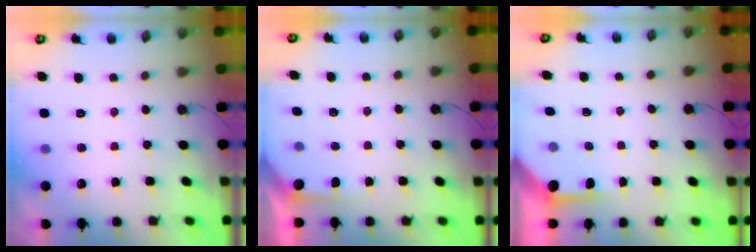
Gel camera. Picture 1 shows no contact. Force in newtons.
{"total": 2.2, "press": 2.2, "slide": 0.2}
{"total": 4.0, "press": 3.9, "slide": 0.3}